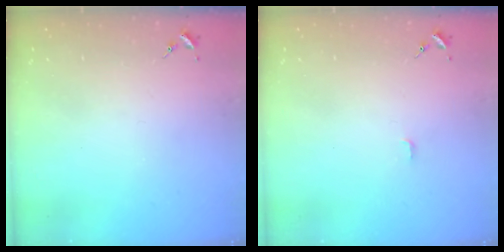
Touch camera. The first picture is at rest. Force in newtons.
{"total": 2.8, "press": 2.8, "slide": 0.2}